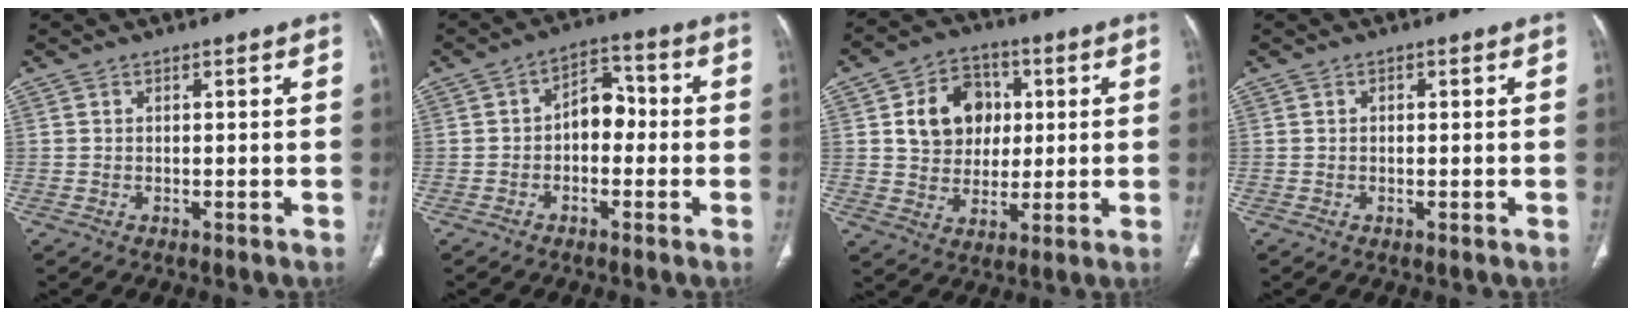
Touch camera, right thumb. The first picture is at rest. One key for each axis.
{"total": 6.7, "fx": -0.7, "fy": 4.6, "fz": 4.8, "tx": -0.045, "ty": 0.030, "tz": -0.024}
{"total": 12.3, "fx": 2.7, "fy": 10.1, "fz": 6.6, "tx": -0.066, "ty": 0.002, "tz": 0.045}
{"total": 0.6, "fx": 0.1, "fy": 0.4, "fz": 0.4, "tx": -0.008, "ty": 0.000, "tz": 0.002}